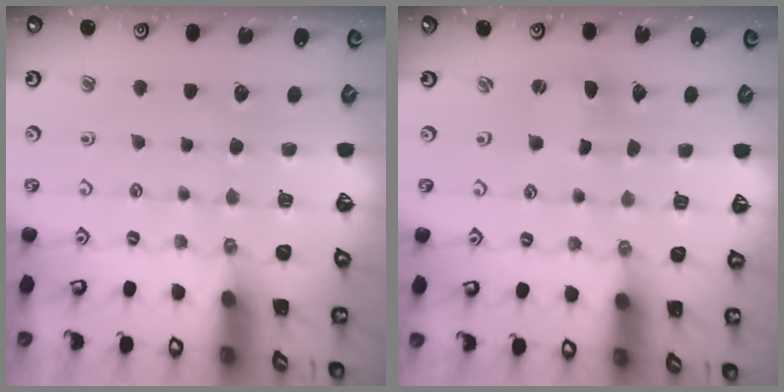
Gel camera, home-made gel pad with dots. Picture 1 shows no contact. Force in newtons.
{"total": 1.6, "press": 1.6, "slide": 0.3}